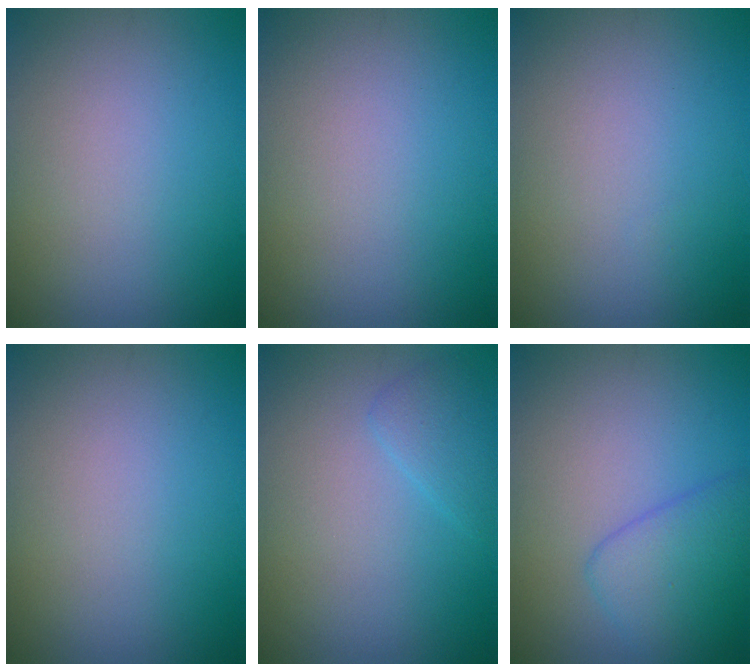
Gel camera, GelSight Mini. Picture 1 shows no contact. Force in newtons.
{"total": 0.0}
{"total": 0.0}
{"total": 0.0}
{"total": 1.6, "press": 1.6, "slide": 0.1}
{"total": 3.6, "press": 3.6, "slide": 0.2}